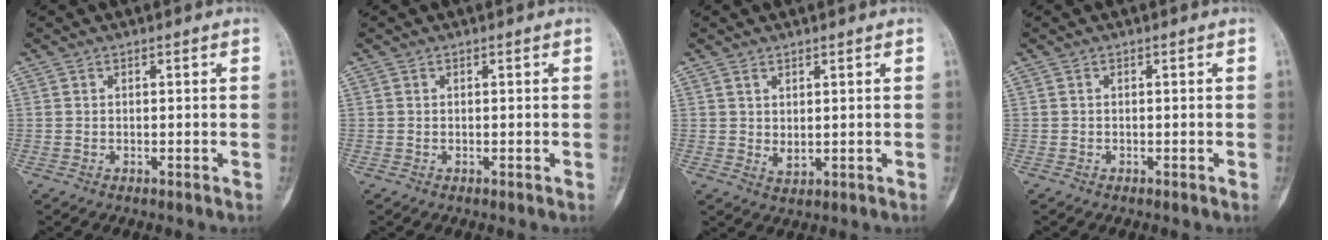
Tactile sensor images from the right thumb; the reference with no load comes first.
{"total": 0.0}
{"total": 2.1, "force": [0.7, 1.1, 1.7], "torque": [-0.030, -0.011, 0.020]}
{"total": 0.0}